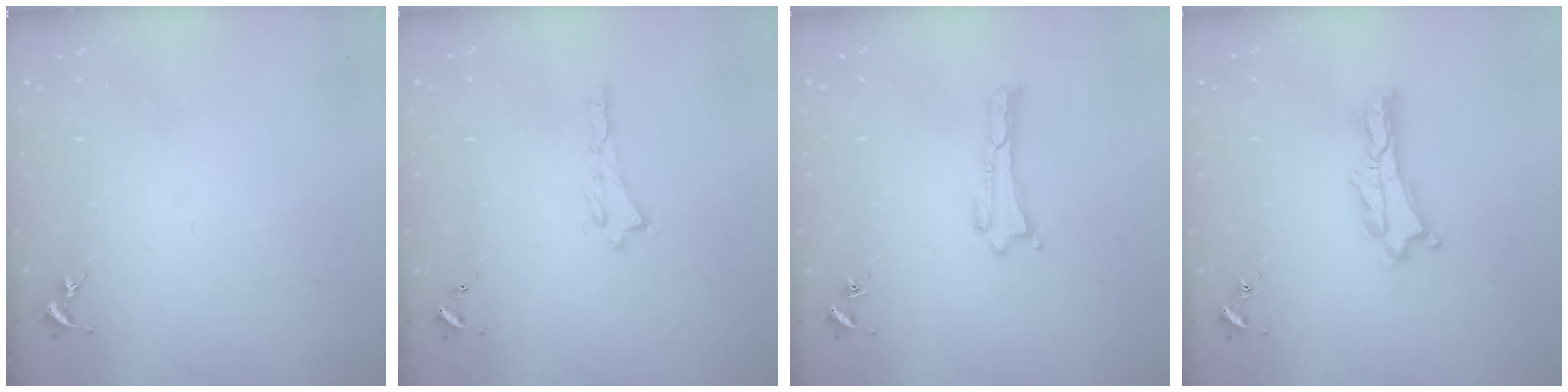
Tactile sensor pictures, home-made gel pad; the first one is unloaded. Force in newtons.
{"total": 0.0}
{"total": 0.0}
{"total": 1.4, "press": 1.4, "slide": 0.3}